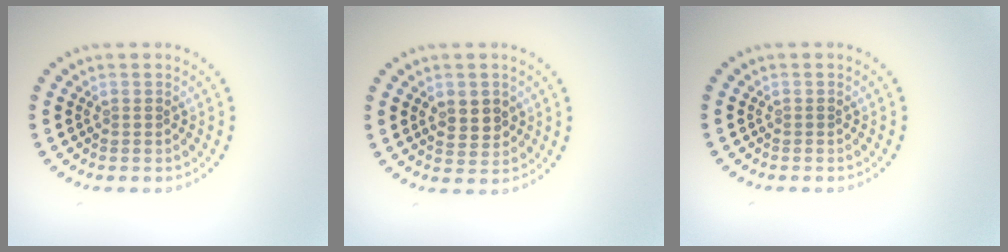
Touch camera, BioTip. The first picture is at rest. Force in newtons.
{"total": 2.7, "press": 2.6, "slide": 0.7}
{"total": 0.0}